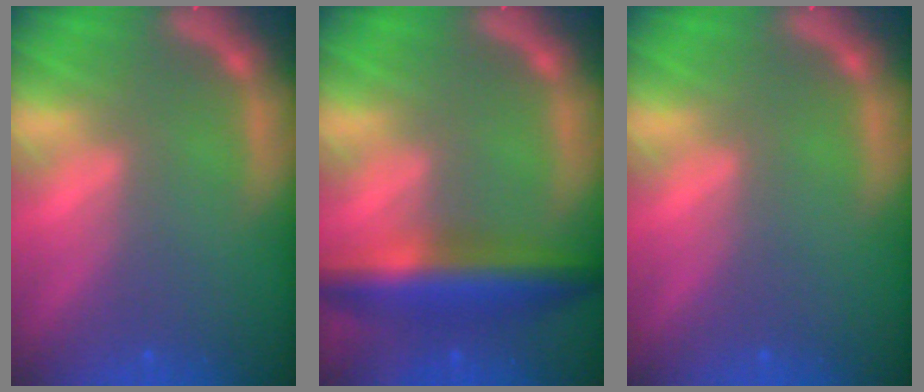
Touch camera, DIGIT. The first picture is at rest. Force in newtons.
{"total": 7.0}
{"total": 0.0}